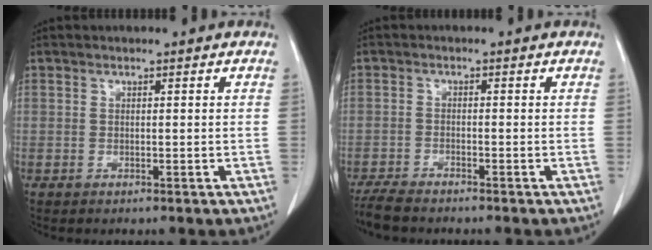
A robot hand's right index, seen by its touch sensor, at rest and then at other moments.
{"total": 3.7, "force": [-3.3, 0.5, 1.6], "torque": [-0.030, -0.010, -0.057]}